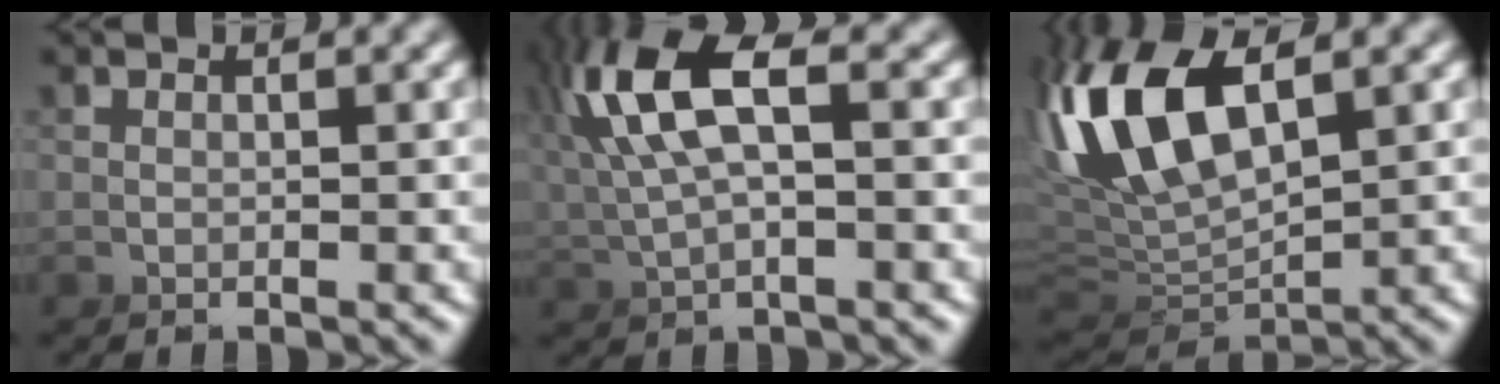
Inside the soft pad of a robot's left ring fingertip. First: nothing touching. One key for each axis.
{"total": 3.1, "fx": 1.7, "fy": 1.1, "fz": 2.4, "tx": -0.103, "ty": 0.017, "tz": 0.018}
{"total": 7.2, "fx": 2.6, "fy": 4.3, "fz": 5.2, "tx": -0.179, "ty": 0.009, "tz": 0.031}